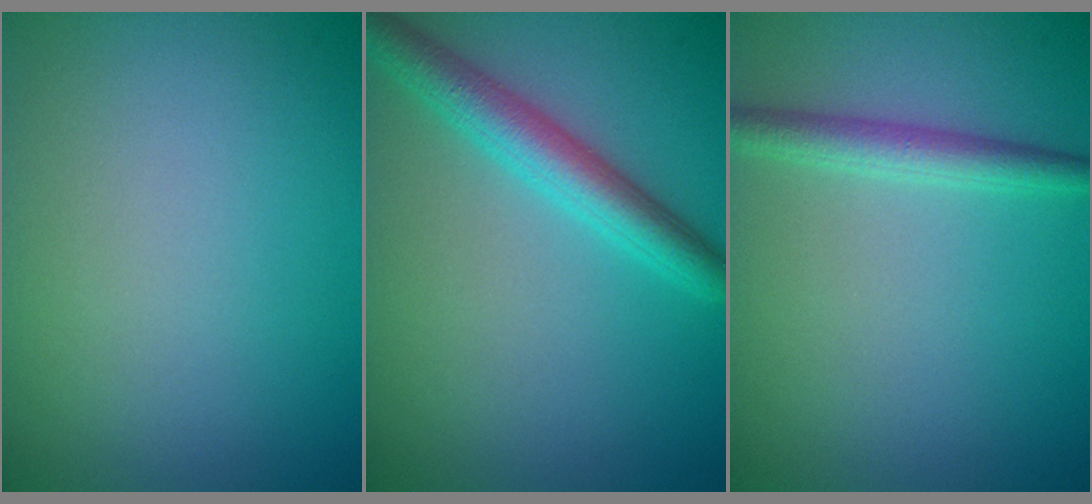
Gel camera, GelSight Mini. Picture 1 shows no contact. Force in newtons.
{"total": 3.9, "press": 3.9, "slide": 0.1}
{"total": 2.4, "press": 2.4, "slide": 0.0}